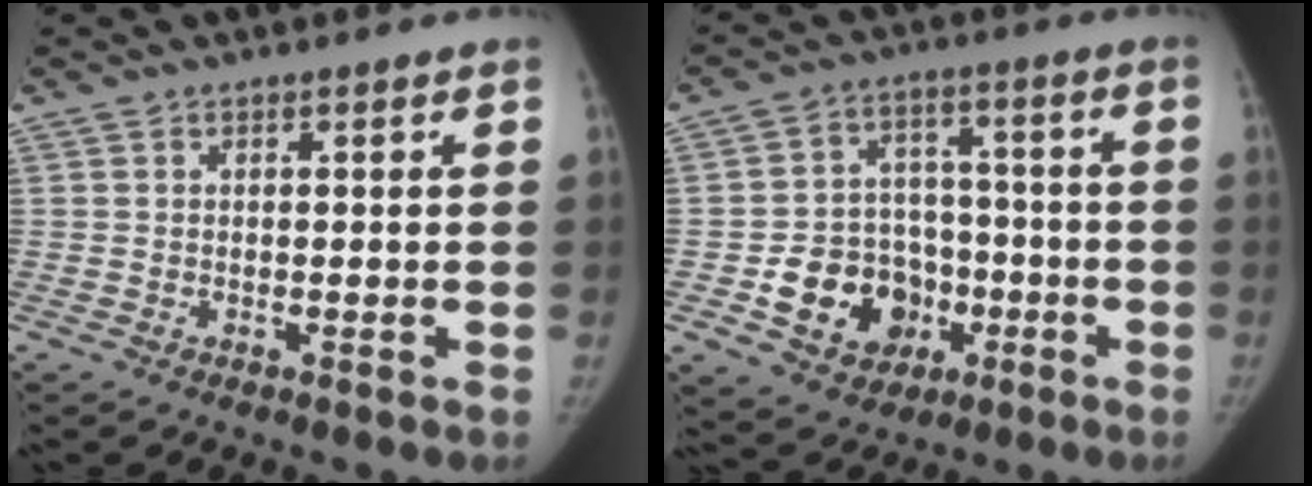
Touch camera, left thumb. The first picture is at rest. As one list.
[{"total": 14.1, "force": [-4.9, 11.4, 6.8], "torque": [-0.058, 0.040, -0.070]}]